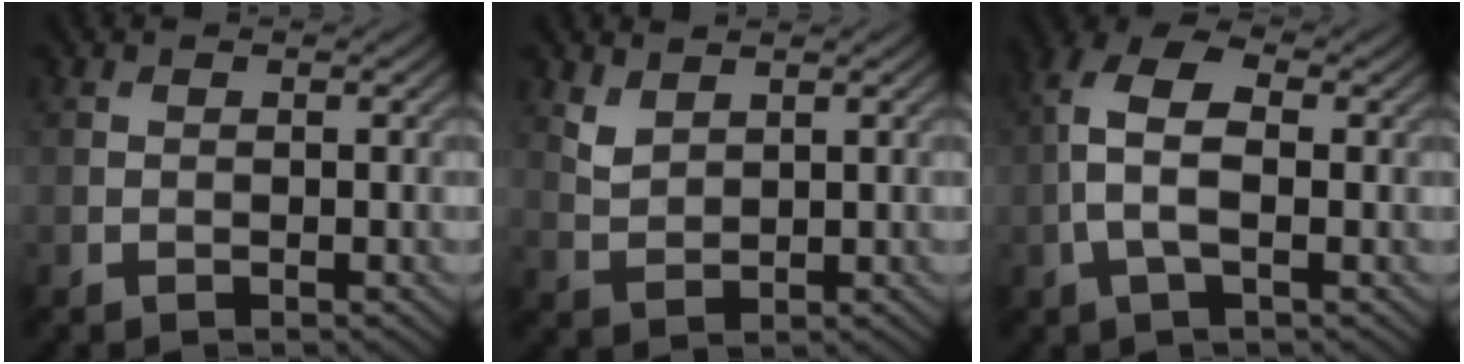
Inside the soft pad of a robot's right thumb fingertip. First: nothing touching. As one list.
[{"total": 2.5, "force": [1.9, 1.2, 1.2], "torque": [-0.035, -0.004, 0.046]}, {"total": 6.6, "force": [-0.3, 3.1, 5.8], "torque": [-0.138, 0.015, -0.016]}]